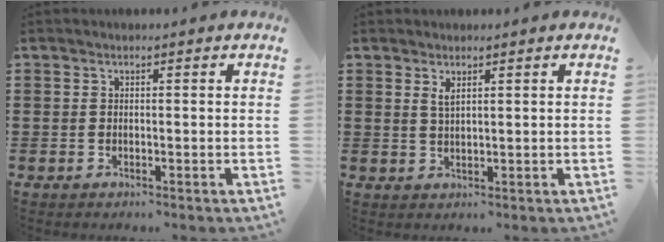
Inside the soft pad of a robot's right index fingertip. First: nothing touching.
{"total": 1.8, "force": [1.1, 0.5, 1.3], "torque": [-0.027, 0.002, 0.019]}